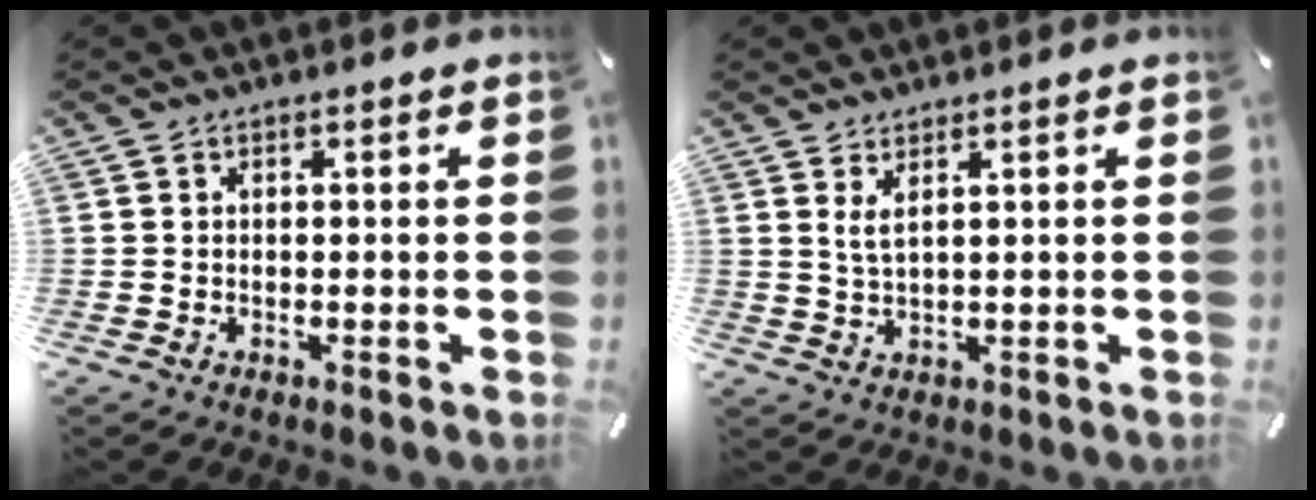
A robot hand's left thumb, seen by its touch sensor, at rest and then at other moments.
{"total": 2.9, "force": [1.7, 0.5, 2.3], "torque": [-0.050, 0.000, 0.030]}